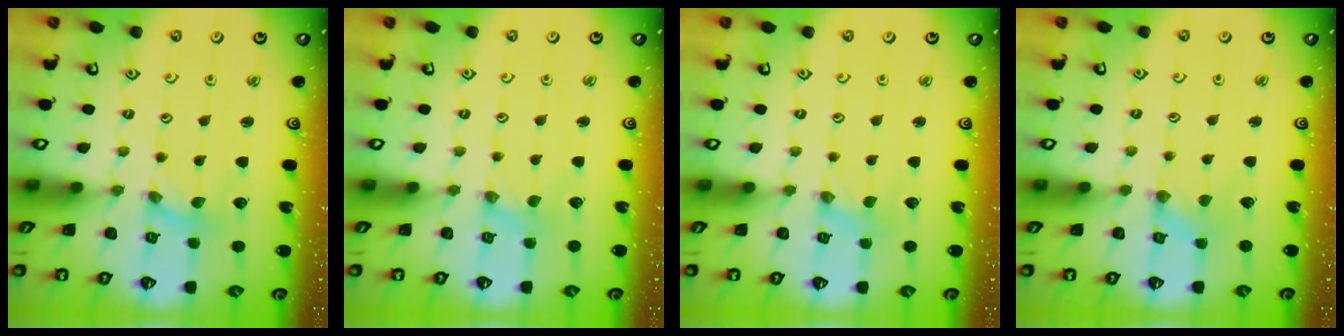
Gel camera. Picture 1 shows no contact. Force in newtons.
{"total": 1.2, "press": 1.2, "slide": 0.3}
{"total": 0.0}
{"total": 0.6, "press": 0.6, "slide": 0.2}